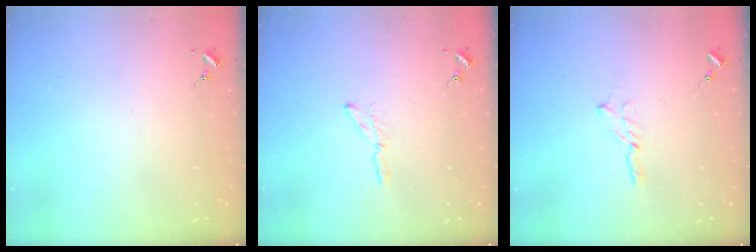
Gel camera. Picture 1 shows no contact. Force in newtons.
{"total": 3.7, "press": 3.6, "slide": 0.4}
{"total": 3.5, "press": 3.5, "slide": 0.2}